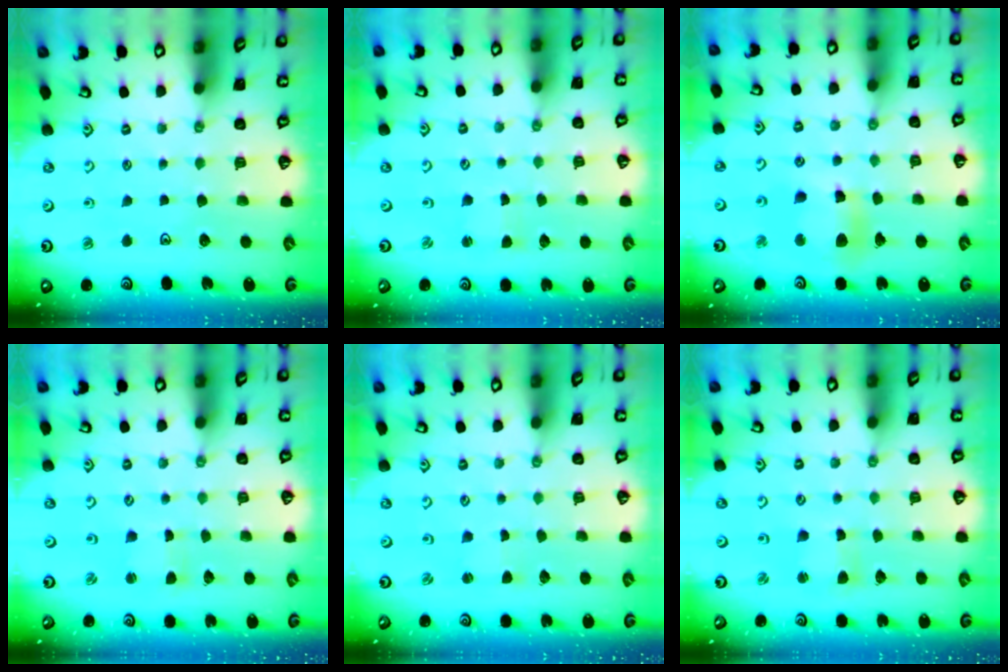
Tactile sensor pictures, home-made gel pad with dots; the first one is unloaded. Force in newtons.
{"total": 1.0, "press": 1.0, "slide": 0.0}
{"total": 11.5, "press": 11.2, "slide": 2.5}
{"total": 1.6, "press": 1.6, "slide": 0.2}
{"total": 1.1, "press": 1.1, "slide": 0.2}
{"total": 2.6, "press": 2.5, "slide": 0.3}